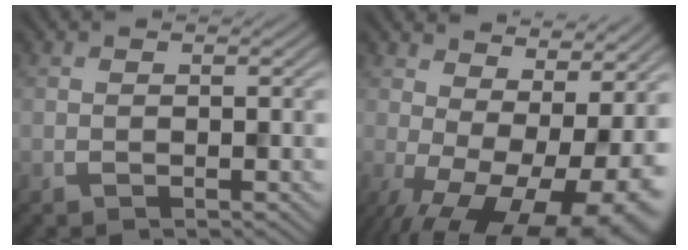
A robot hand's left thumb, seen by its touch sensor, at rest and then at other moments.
{"total": 15.7, "force": [-2.2, 7.7, 13.5], "torque": [-0.178, -0.019, 0.006]}